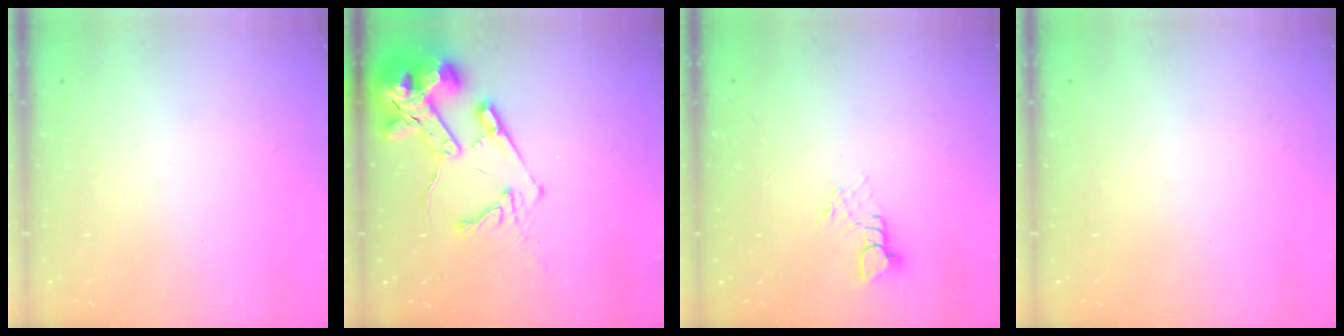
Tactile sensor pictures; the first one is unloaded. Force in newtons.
{"total": 17.6, "press": 17.4, "slide": 2.2}
{"total": 3.4, "press": 3.4, "slide": 0.3}
{"total": 0.0}